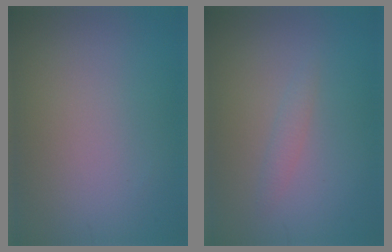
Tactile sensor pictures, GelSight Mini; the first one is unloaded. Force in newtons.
{"total": 1.0, "press": 1.0, "slide": 0.0}